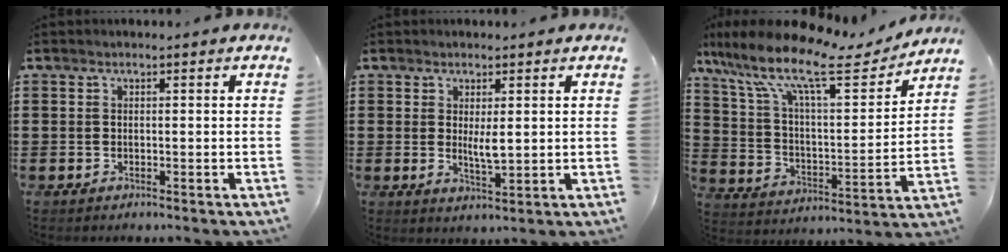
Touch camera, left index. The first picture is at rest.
{"total": 3.7, "force": [0.9, 0.9, 3.5], "torque": [-0.060, -0.005, 0.014]}
{"total": 14.2, "force": [10.2, 3.4, 9.2], "torque": [-0.204, -0.050, 0.170]}